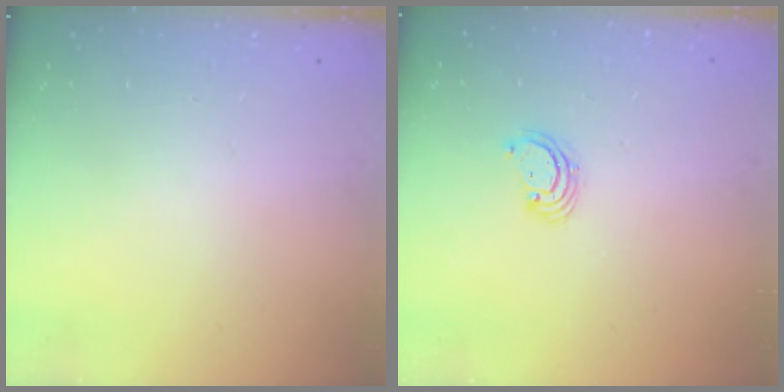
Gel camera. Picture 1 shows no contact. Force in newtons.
{"total": 3.1, "press": 3.1, "slide": 0.3}